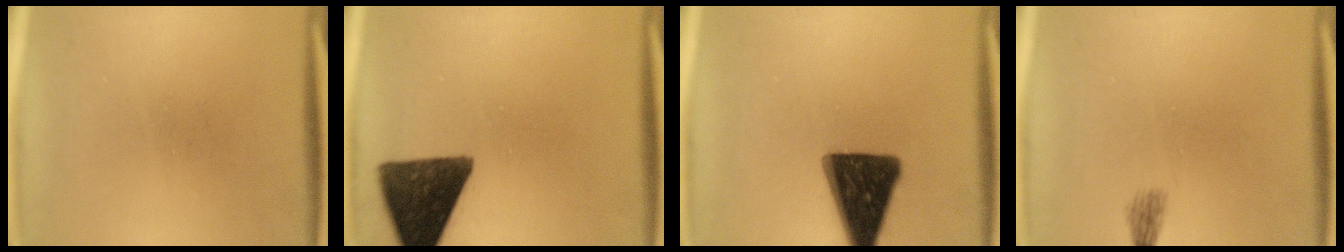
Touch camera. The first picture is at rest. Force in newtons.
{"total": 13.6}
{"total": 15.8}
{"total": 1.4}